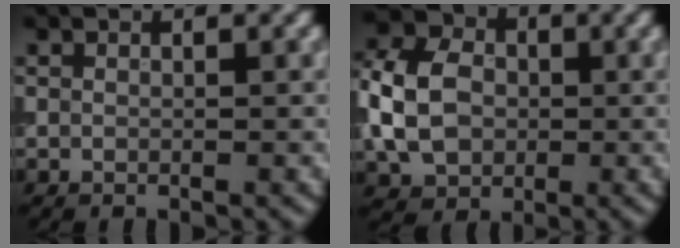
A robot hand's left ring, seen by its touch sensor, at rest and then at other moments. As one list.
[{"total": 7.6, "force": [-0.5, 5.9, 4.7], "torque": [-0.108, 0.012, -0.023]}]